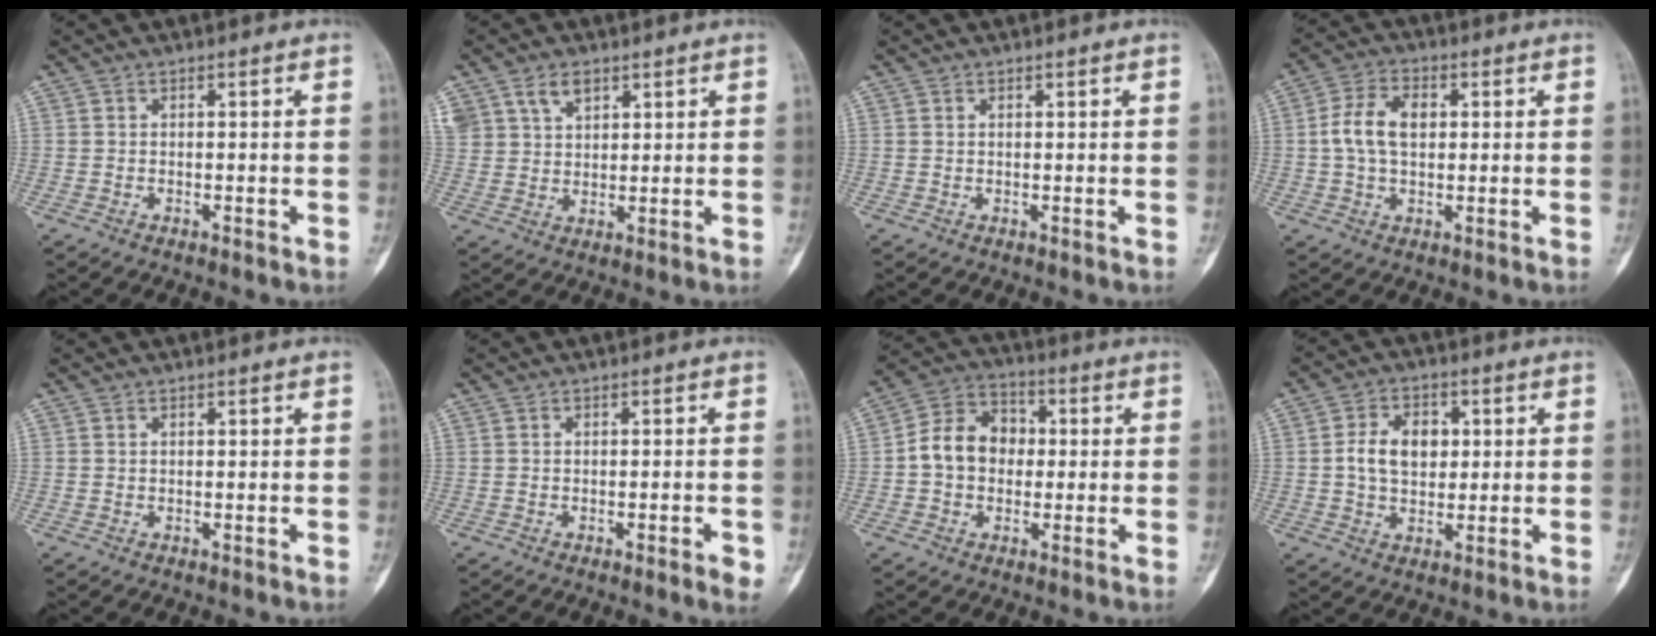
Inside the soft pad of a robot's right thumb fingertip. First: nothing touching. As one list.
[{"total": 7.3, "force": [4.2, 4.9, 3.4], "torque": [-0.050, -0.002, 0.086]}, {"total": 0.0}, {"total": 7.7, "force": [0.9, 5.0, 5.9], "torque": [-0.105, 0.019, 0.012]}, {"total": 0.0}, {"total": 2.5, "force": [-1.0, 0.5, 2.3], "torque": [-0.030, 0.001, -0.013]}, {"total": 10.4, "force": [0.0, 8.5, 6.1], "torque": [-0.080, 0.036, -0.011]}, {"total": 8.2, "force": [1.1, 5.9, 5.7], "torque": [-0.070, 0.007, 0.018]}]